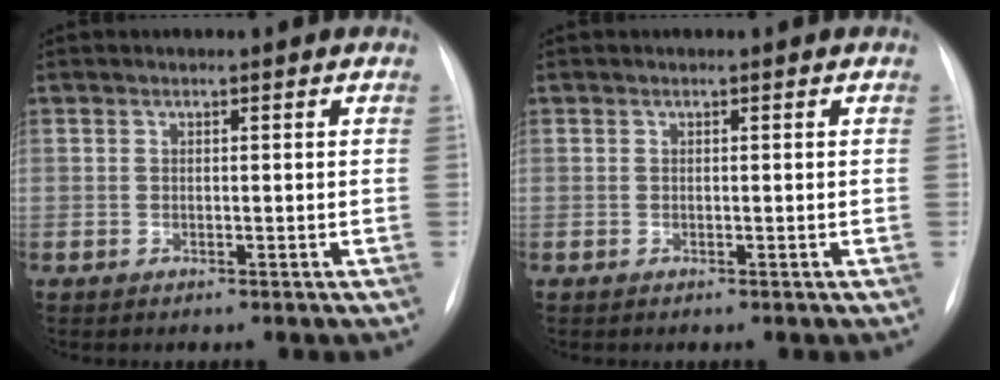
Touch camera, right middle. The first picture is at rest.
{"total": 0.0}